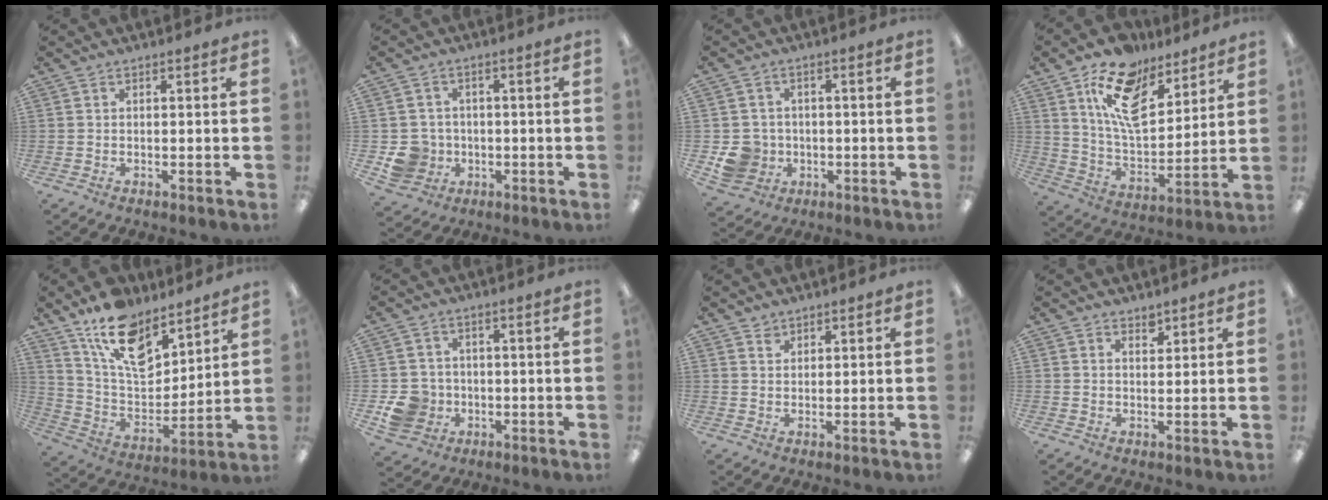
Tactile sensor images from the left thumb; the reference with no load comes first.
{"total": 6.8, "force": [-1.4, 6.4, 1.5], "torque": [-0.048, 0.011, -0.020]}
{"total": 6.8, "force": [-1.3, 6.5, 1.7], "torque": [-0.043, 0.015, -0.016]}
{"total": 16.2, "force": [10.3, 8.1, 9.5], "torque": [-0.163, -0.043, 0.187]}
{"total": 16.5, "force": [11.3, 8.4, 8.5], "torque": [-0.154, -0.063, 0.207]}
{"total": 7.5, "force": [-1.9, 7.0, 2.1], "torque": [-0.055, 0.015, -0.028]}
{"total": 1.8, "force": [1.6, 0.9, 0.0], "torque": [0.007, -0.007, 0.030]}
{"total": 2.0, "force": [1.7, 0.8, 0.4], "torque": [0.007, -0.012, 0.030]}